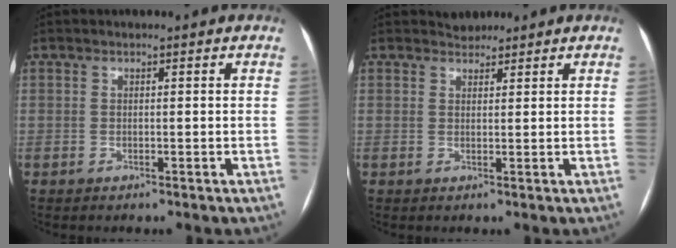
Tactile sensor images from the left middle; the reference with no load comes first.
{"total": 1.6, "force": [1.5, 0.6, -0.2], "torque": [0.002, 0.006, 0.023]}